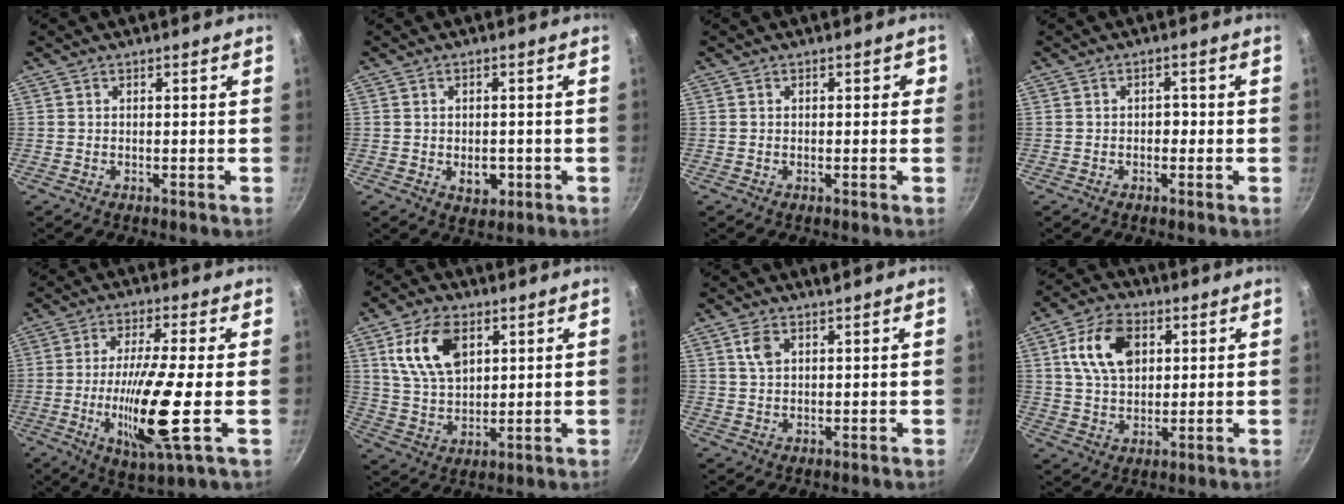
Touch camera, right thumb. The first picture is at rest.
{"total": 4.3, "force": [-0.9, 2.9, 3.1], "torque": [-0.033, 0.001, -0.006]}
{"total": 1.0, "force": [0.2, 0.9, 0.3], "torque": [0.015, -0.004, -0.003]}
{"total": 2.0, "force": [-0.4, 1.4, 1.4], "torque": [-0.012, 0.004, -0.007]}
{"total": 14.9, "force": [-2.5, 1.8, 14.6], "torque": [-0.281, -0.008, -0.046]}
{"total": 12.8, "force": [4.8, 7.7, 8.9], "torque": [-0.148, -0.014, 0.094]}
{"total": 3.3, "force": [1.7, 1.8, 2.2], "torque": [-0.040, -0.004, 0.036]}
{"total": 12.0, "force": [3.6, 8.0, 8.2], "torque": [-0.128, 0.002, 0.060]}